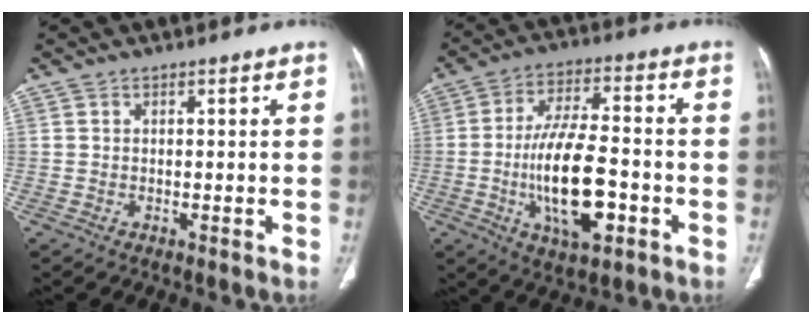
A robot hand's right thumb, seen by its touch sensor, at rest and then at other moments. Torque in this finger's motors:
{"motor_torque": [2.18, 2.82, 1.99, -0.76, 0.70]}